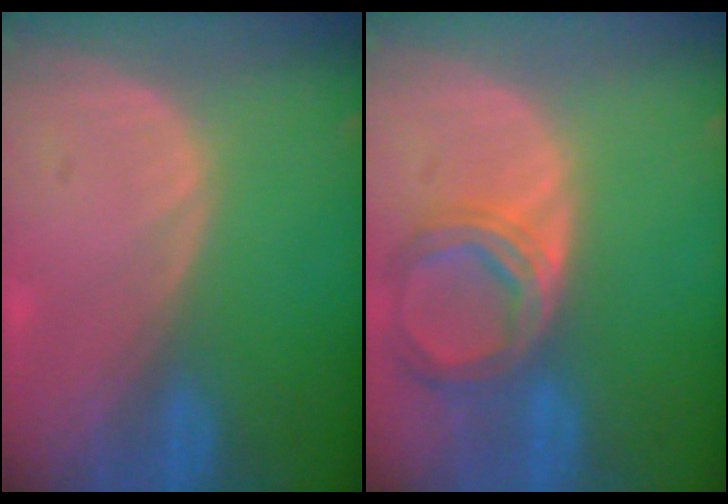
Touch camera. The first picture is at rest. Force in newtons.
{"total": 6.9, "press": 6.4, "slide": 2.7}